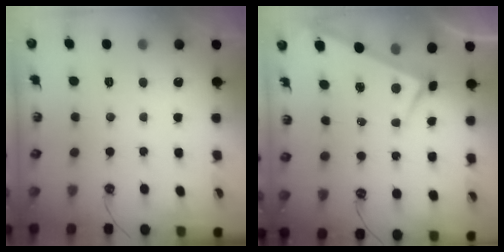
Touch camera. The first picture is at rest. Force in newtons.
{"total": 3.9, "press": 3.9, "slide": 0.4}